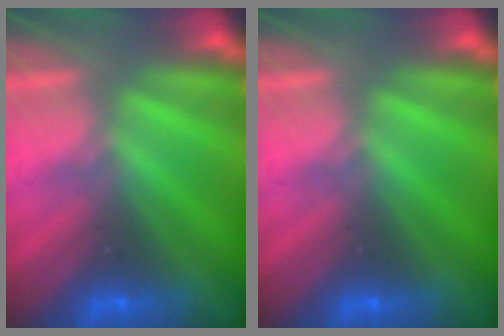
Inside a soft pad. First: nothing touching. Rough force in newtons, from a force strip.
{"total": 0.0}